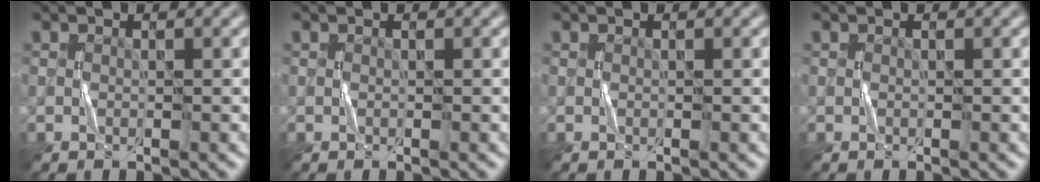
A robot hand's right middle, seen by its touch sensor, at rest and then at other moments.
{"total": 0.0}
{"total": 0.0}
{"total": 0.0}